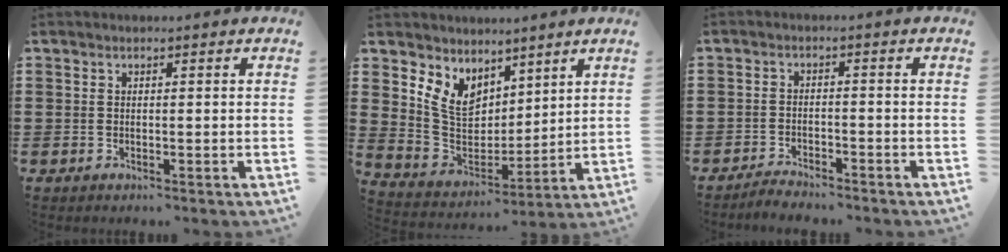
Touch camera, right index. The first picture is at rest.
{"total": 7.6, "force": [5.0, 5.4, 2.2], "torque": [-0.087, -0.025, 0.098]}
{"total": 2.5, "force": [-2.5, 0.2, -0.1], "torque": [-0.006, 0.003, -0.054]}